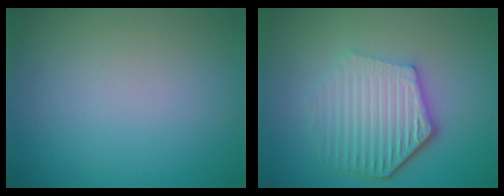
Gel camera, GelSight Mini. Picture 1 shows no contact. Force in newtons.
{"total": 6.1, "press": 4.6, "slide": 4.0}